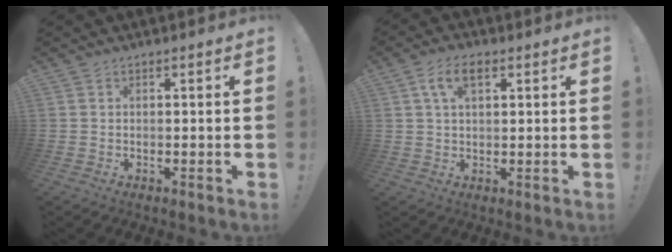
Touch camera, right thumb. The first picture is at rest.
{"total": 7.1, "force": [2.8, 3.7, 5.4], "torque": [-0.096, 0.007, 0.052]}